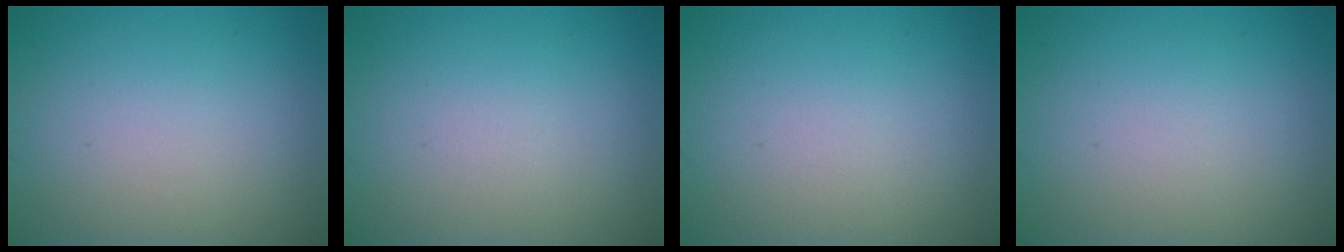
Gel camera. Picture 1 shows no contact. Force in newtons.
{"total": 0.0}
{"total": 0.0}
{"total": 0.0}